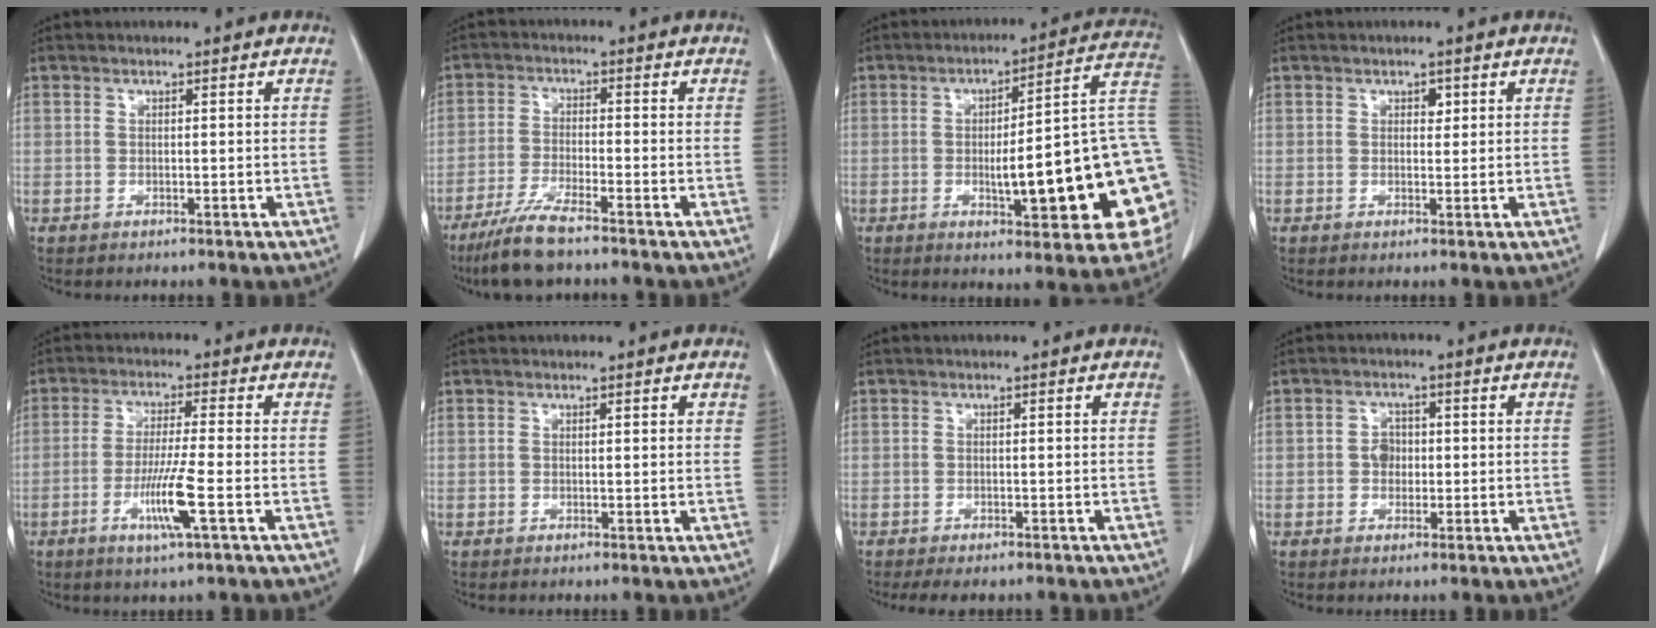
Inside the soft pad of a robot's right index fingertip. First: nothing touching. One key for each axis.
{"total": 7.6, "fx": -5.8, "fy": 0.6, "fz": 4.9, "tx": -0.102, "ty": -0.022, "tz": -0.106}
{"total": 22.4, "fx": -3.3, "fy": 3.2, "fz": 21.9, "tx": -0.203, "ty": 0.026, "tz": -0.038}
{"total": 1.1, "fx": 0.5, "fy": 0.7, "fz": 0.7, "tx": -0.010, "ty": 0.000, "tz": 0.008}
{"total": 7.5, "fx": -2.7, "fy": -0.7, "fz": 6.9, "tx": -0.133, "ty": -0.016, "tz": -0.053}
{"total": 0.6, "fx": 0.4, "fy": 0.1, "fz": 0.5, "tx": -0.012, "ty": 0.001, "tz": 0.007}
{"total": 4.4, "fx": -3.5, "fy": 1.7, "fz": 1.9, "tx": -0.021, "ty": -0.006, "tz": -0.042}
{"total": 2.6, "fx": -0.3, "fy": 2.1, "fz": 1.5, "tx": -0.022, "ty": 0.007, "tz": -0.007}